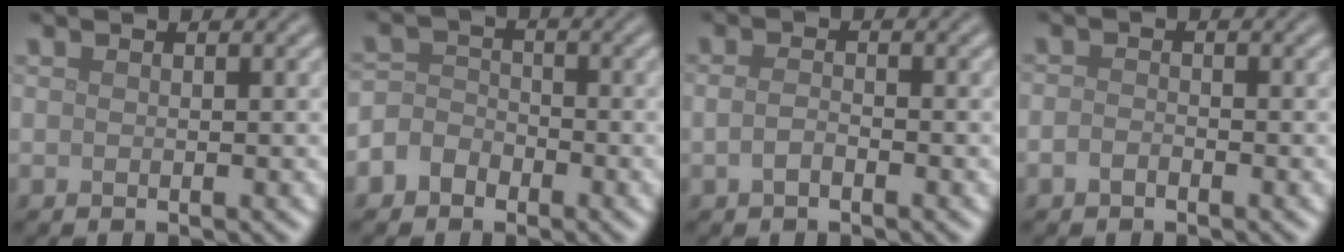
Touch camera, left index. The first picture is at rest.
{"total": 3.4, "force": [-1.8, 2.7, 1.0], "torque": [0.000, 0.004, -0.049]}
{"total": 1.3, "force": [-0.6, 0.6, 1.0], "torque": [-0.023, 0.001, -0.015]}
{"total": 1.1, "force": [-0.7, 0.6, 0.6], "torque": [-0.012, 0.001, -0.017]}